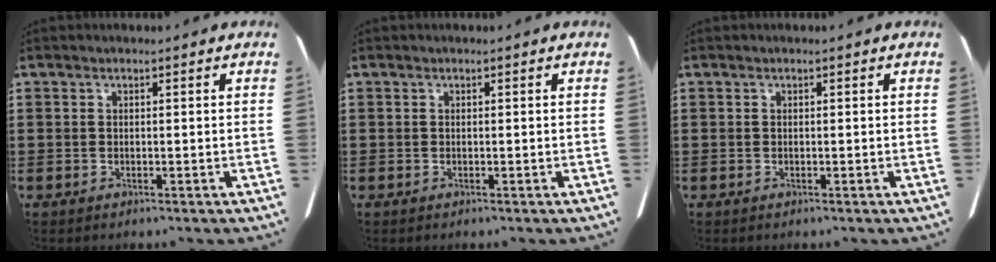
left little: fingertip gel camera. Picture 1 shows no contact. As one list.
[{"total": 0.0}, {"total": 0.0}]